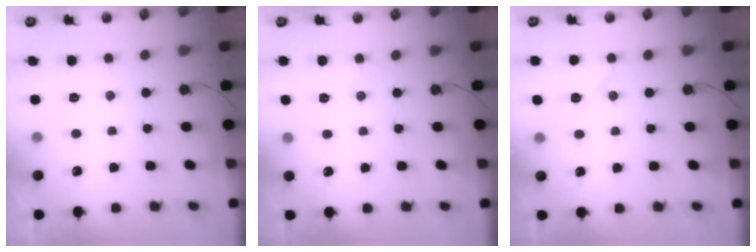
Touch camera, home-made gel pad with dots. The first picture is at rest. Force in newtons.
{"total": 3.0, "press": 2.6, "slide": 1.4}
{"total": 6.7, "press": 6.4, "slide": 2.1}